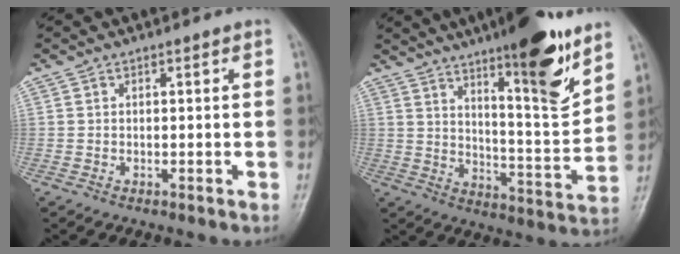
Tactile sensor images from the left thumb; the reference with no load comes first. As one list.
[{"total": 17.7, "force": [11.4, 3.3, 13.2], "torque": [-0.169, -0.074, 0.180]}]